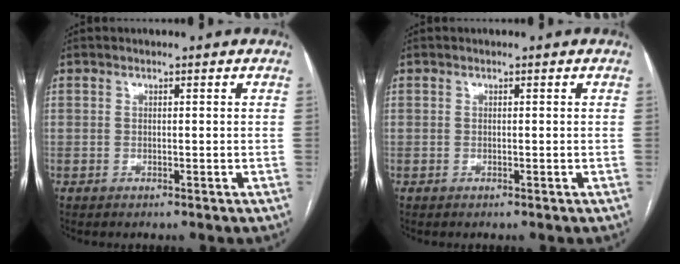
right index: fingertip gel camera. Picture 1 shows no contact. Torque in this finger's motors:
{"motor_torque": [0.00, 0.00, 0.00, 0.01]}